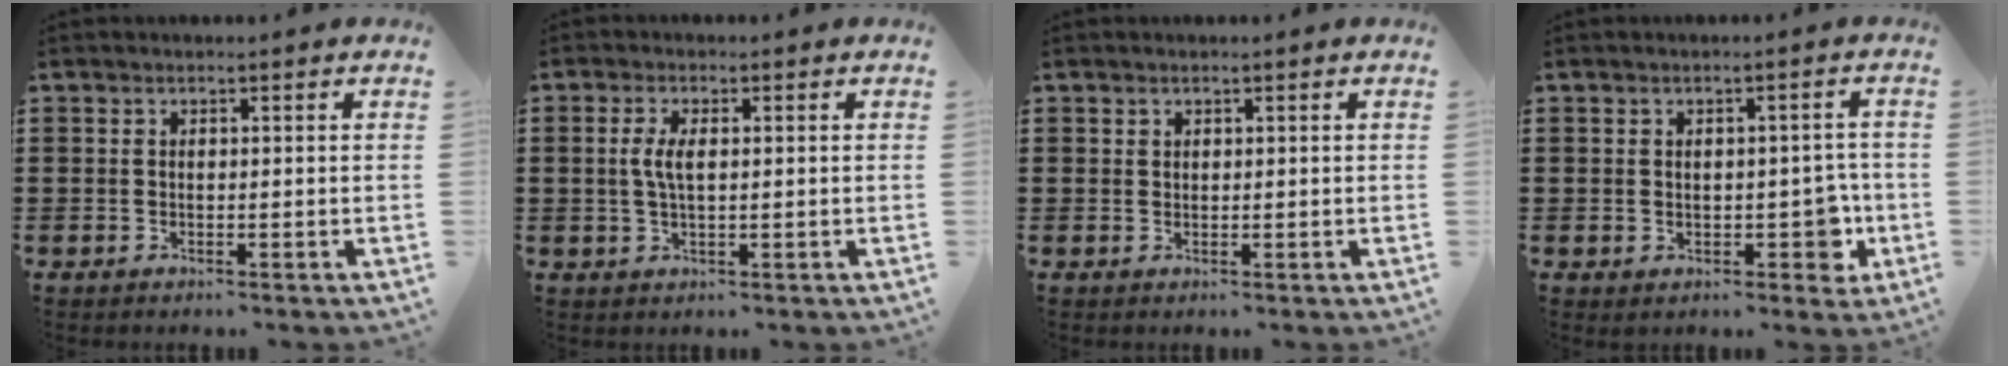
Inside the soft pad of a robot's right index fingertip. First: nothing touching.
{"total": 3.4, "force": [0.3, 1.3, 3.1], "torque": [-0.069, 0.004, 0.001]}
{"total": 0.9, "force": [0.6, 0.6, 0.1], "torque": [-0.003, 0.002, 0.012]}
{"total": 4.9, "force": [-0.3, 3.3, 3.5], "torque": [-0.043, 0.002, -0.008]}